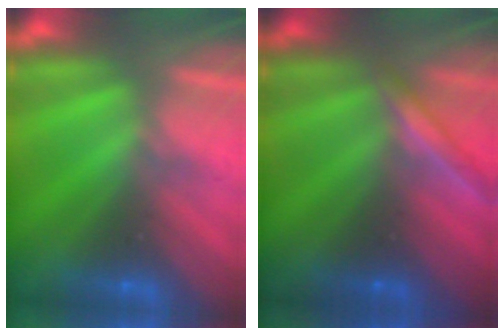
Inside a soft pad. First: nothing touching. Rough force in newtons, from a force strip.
{"total": 1.9}